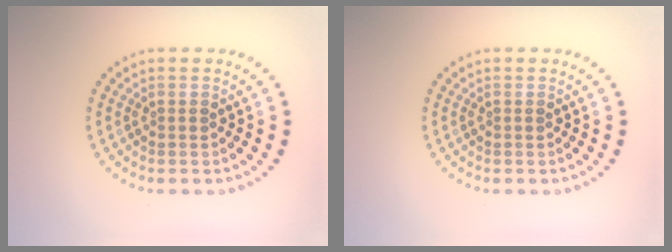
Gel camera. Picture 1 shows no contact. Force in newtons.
{"total": 0.0}